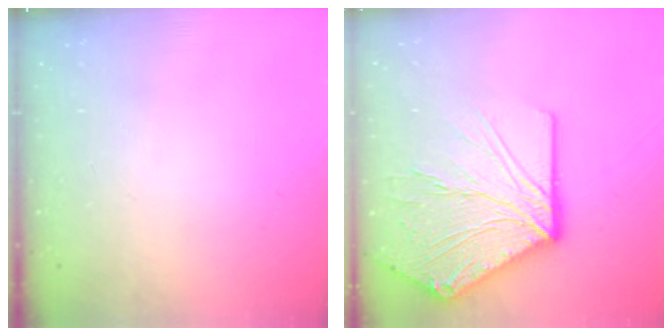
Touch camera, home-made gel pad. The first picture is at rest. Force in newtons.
{"total": 22.4, "press": 22.3, "slide": 2.8}